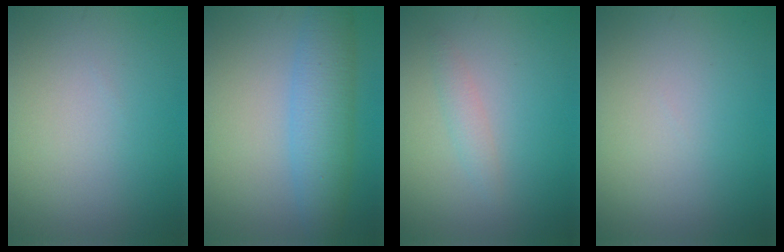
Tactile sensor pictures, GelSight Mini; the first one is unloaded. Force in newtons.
{"total": 5.1, "press": 5.1, "slide": 0.2}
{"total": 1.3, "press": 1.3, "slide": 0.0}
{"total": 0.0}